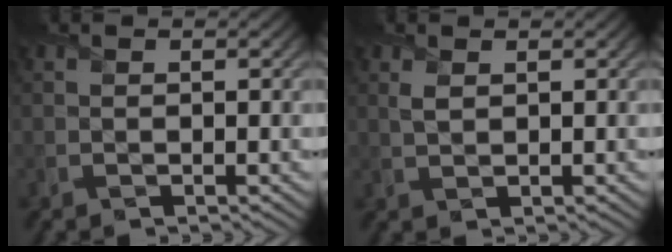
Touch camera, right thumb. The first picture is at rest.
{"total": 1.3, "force": [0.7, 0.7, 0.9], "torque": [-0.025, -0.003, 0.017]}